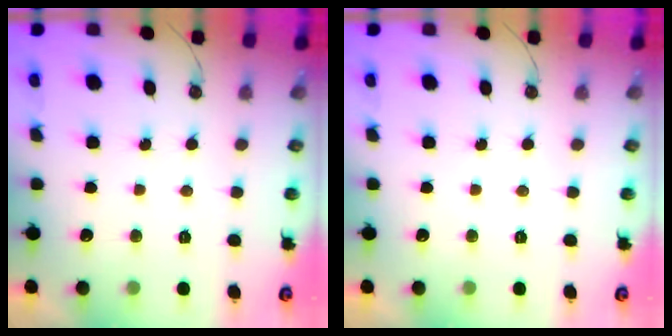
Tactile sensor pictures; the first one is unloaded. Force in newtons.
{"total": 0.0}